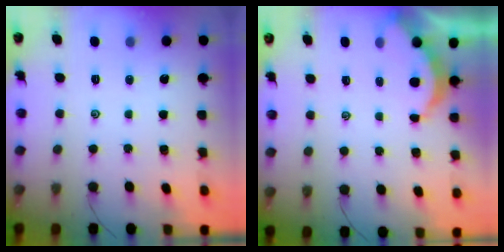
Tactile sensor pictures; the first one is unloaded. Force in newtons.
{"total": 2.1, "press": 2.0, "slide": 0.4}